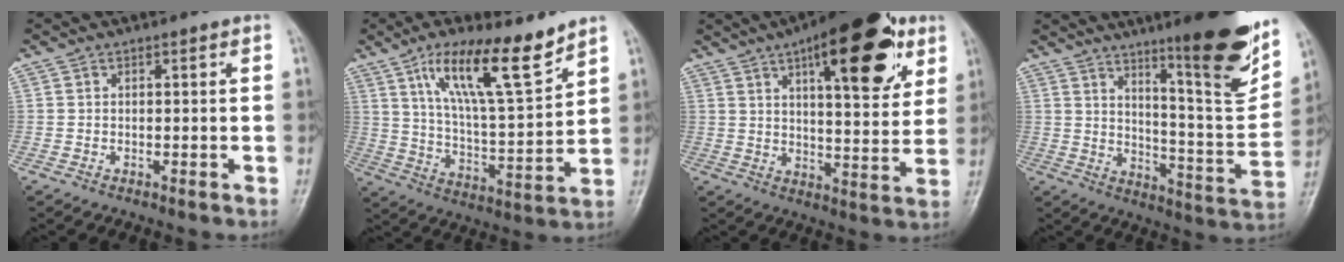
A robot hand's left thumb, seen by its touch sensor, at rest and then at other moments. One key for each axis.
{"total": 15.6, "fx": 9.9, "fy": 3.5, "fz": 11.5, "tx": -0.184, "ty": -0.054, "tz": 0.185}
{"total": 21.2, "fx": 10.4, "fy": 7.7, "fz": 16.8, "tx": -0.210, "ty": -0.026, "tz": 0.148}
{"total": 19.5, "fx": 12.0, "fy": 3.0, "fz": 15.0, "tx": -0.177, "ty": -0.073, "tz": 0.184}